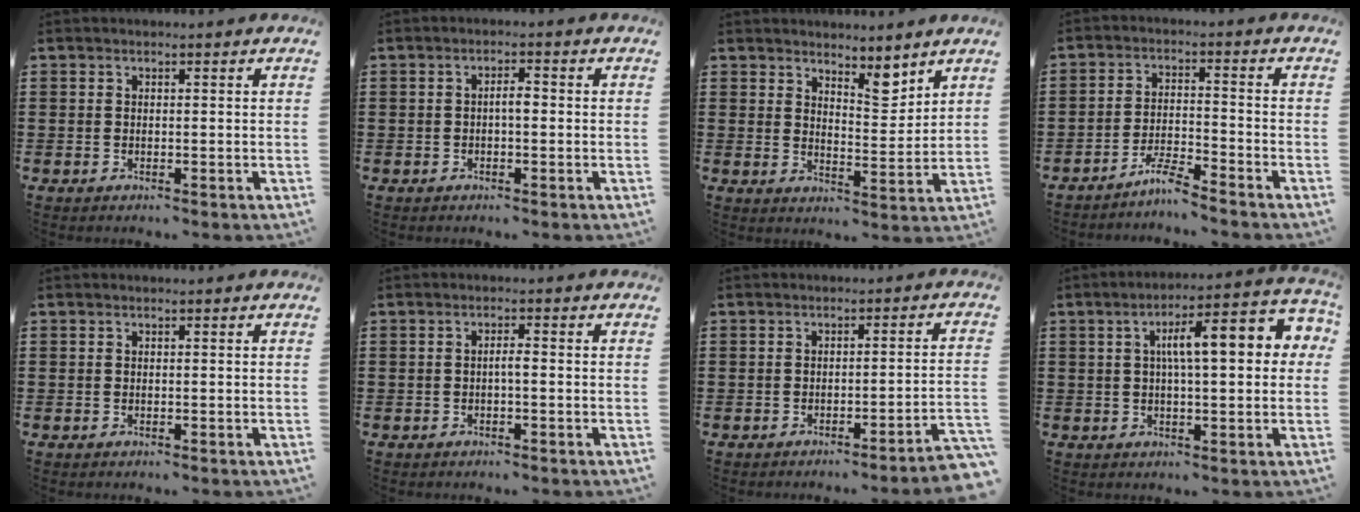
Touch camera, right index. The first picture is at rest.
{"total": 2.0, "force": [-0.3, 0.6, 1.9], "torque": [-0.036, 0.002, -0.006]}
{"total": 5.6, "force": [4.7, 1.9, 2.5], "torque": [-0.036, -0.021, 0.080]}
{"total": 4.3, "force": [-4.0, 0.0, 1.5], "torque": [-0.044, -0.003, -0.084]}
{"total": 0.0}
{"total": 1.5, "force": [-0.5, 0.2, 1.4], "torque": [-0.027, -0.001, -0.009]}
{"total": 2.9, "force": [-2.3, -0.5, 1.6], "torque": [-0.027, -0.011, -0.047]}
{"total": 9.3, "force": [1.9, 2.4, 8.8], "torque": [-0.137, -0.003, 0.021]}